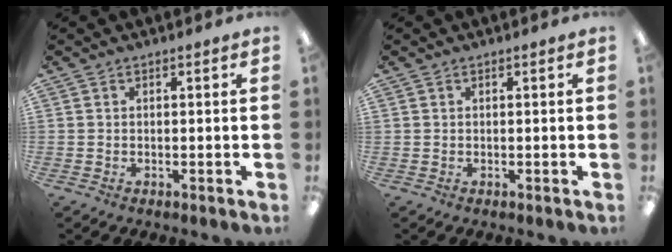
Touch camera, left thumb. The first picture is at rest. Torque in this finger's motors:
{"motor_torque": [-0.24, -0.24, -0.05, 0.17, 0.03]}